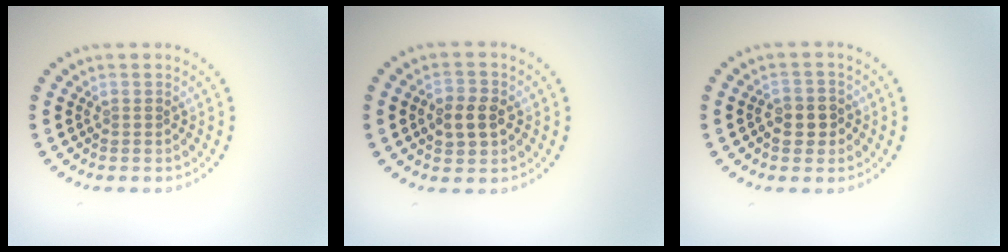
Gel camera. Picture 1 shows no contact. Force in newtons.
{"total": 2.9, "press": 2.9, "slide": 0.1}
{"total": 2.5, "press": 2.4, "slide": 0.6}